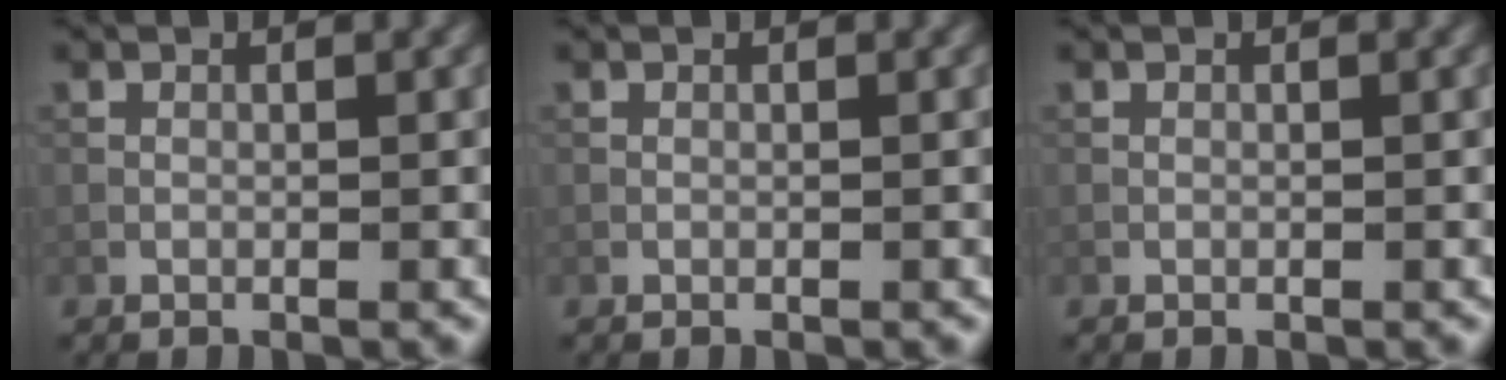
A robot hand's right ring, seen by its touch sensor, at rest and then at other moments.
{"total": 0.0}
{"total": 0.0}